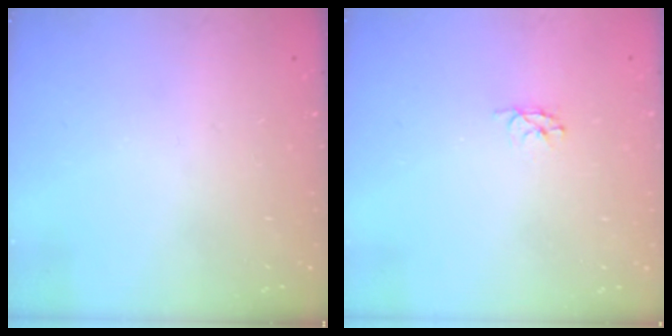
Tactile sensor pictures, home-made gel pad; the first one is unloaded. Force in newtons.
{"total": 2.9, "press": 2.9, "slide": 0.3}